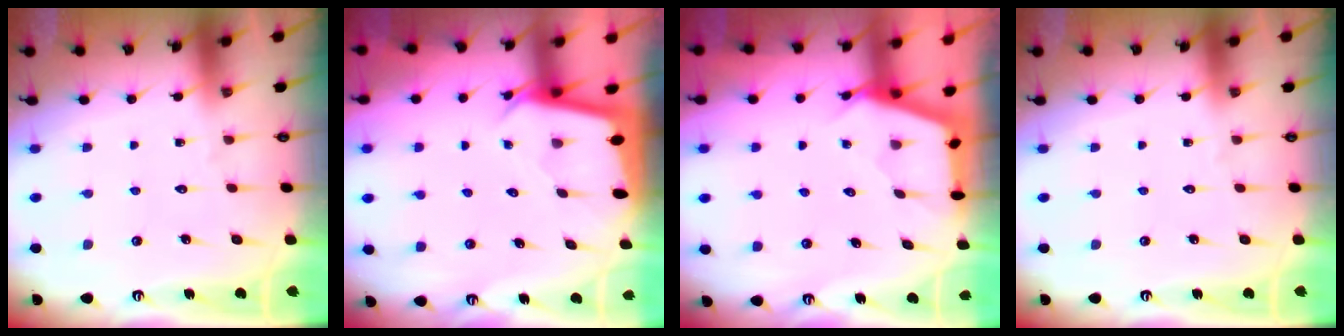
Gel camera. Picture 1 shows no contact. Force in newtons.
{"total": 2.3, "press": 2.3, "slide": 0.1}
{"total": 2.9, "press": 2.8, "slide": 0.4}
{"total": 0.0}